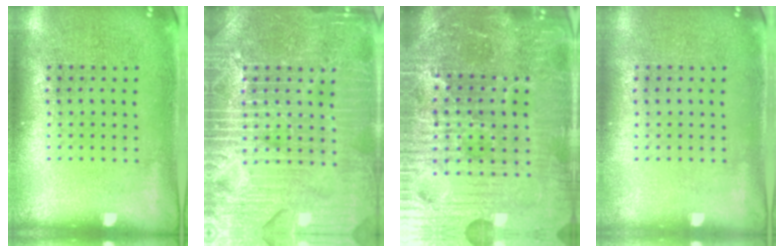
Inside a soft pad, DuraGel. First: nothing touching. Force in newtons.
{"total": 7.0, "press": 7.0, "slide": 0.8}
{"total": 7.1, "press": 6.4, "slide": 3.2}
{"total": 0.0}